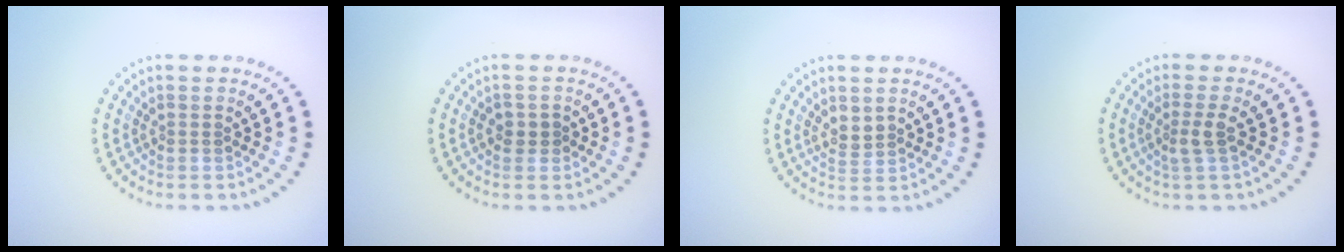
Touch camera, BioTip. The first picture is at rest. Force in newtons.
{"total": 1.3, "press": 1.2, "slide": 0.5}
{"total": 1.3, "press": 1.2, "slide": 0.5}
{"total": 1.8, "press": 1.4, "slide": 1.2}